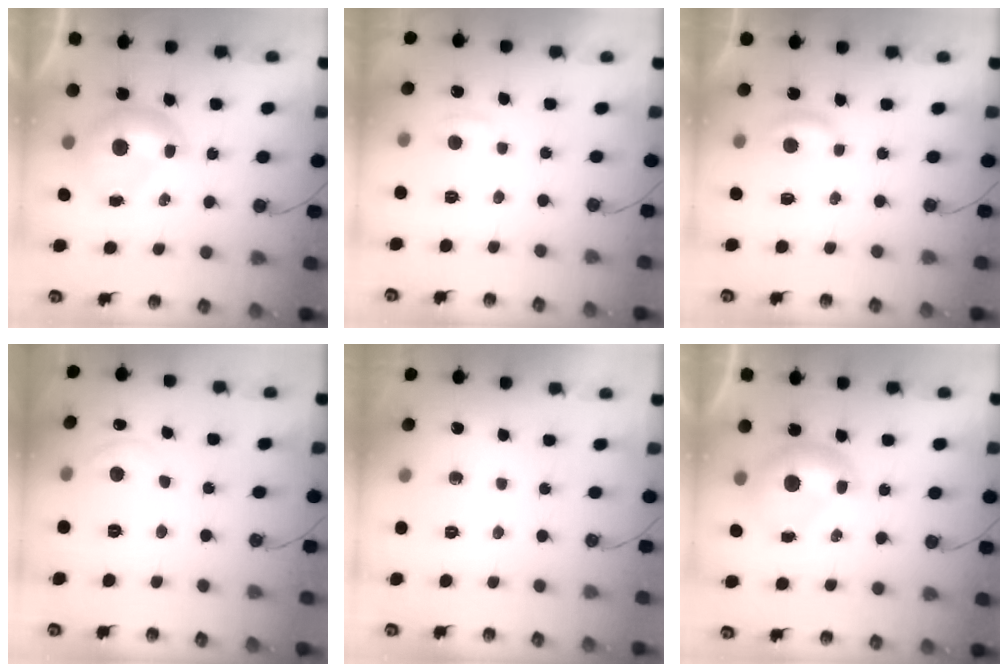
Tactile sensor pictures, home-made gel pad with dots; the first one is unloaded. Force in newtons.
{"total": 2.5, "press": 2.5, "slide": 0.3}
{"total": 2.9, "press": 2.8, "slide": 0.4}
{"total": 1.3, "press": 1.1, "slide": 0.7}
{"total": 0.0}
{"total": 0.0}